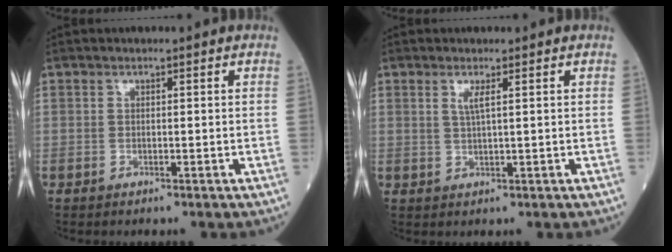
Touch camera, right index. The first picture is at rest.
{"total": 1.9, "force": [0.8, -0.1, 1.7], "torque": [-0.040, -0.003, 0.017]}